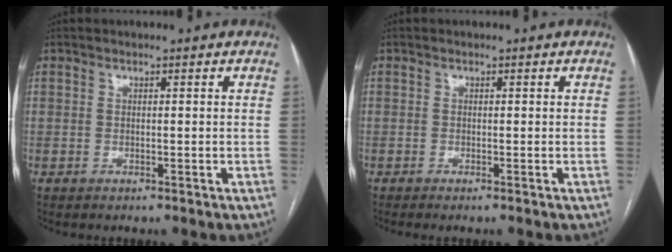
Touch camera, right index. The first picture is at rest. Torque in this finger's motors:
{"motor_torque": [0.06, 0.06, 0.02, 0.01]}